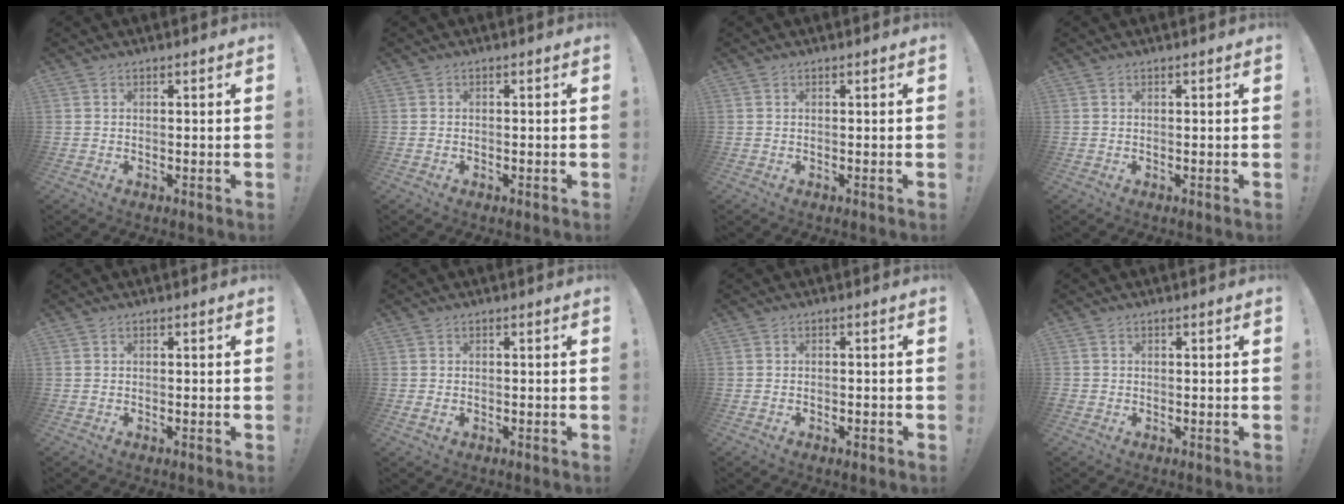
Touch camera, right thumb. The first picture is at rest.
{"total": 0.7, "force": [-0.6, 0.2, 0.2], "torque": [-0.008, 0.002, -0.010]}
{"total": 0.0}
{"total": 0.0}
{"total": 0.6, "force": [-0.5, 0.0, 0.3], "torque": [-0.009, 0.002, -0.009]}
{"total": 1.1, "force": [-0.5, 0.7, 0.7], "torque": [-0.010, 0.001, -0.008]}
{"total": 1.4, "force": [-1.1, 0.6, 0.7], "torque": [-0.013, 0.004, -0.018]}
{"total": 0.9, "force": [-0.4, 0.8, 0.2], "torque": [-0.006, 0.003, -0.006]}